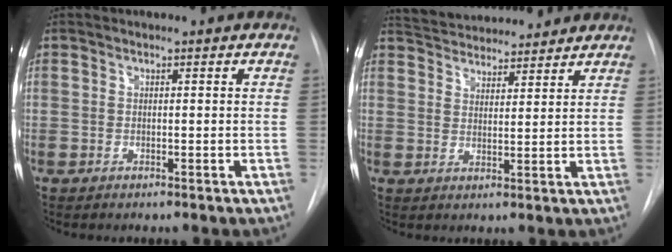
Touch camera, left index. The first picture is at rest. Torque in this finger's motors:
{"motor_torque": [-0.17, -0.74, 0.05, 0.03]}